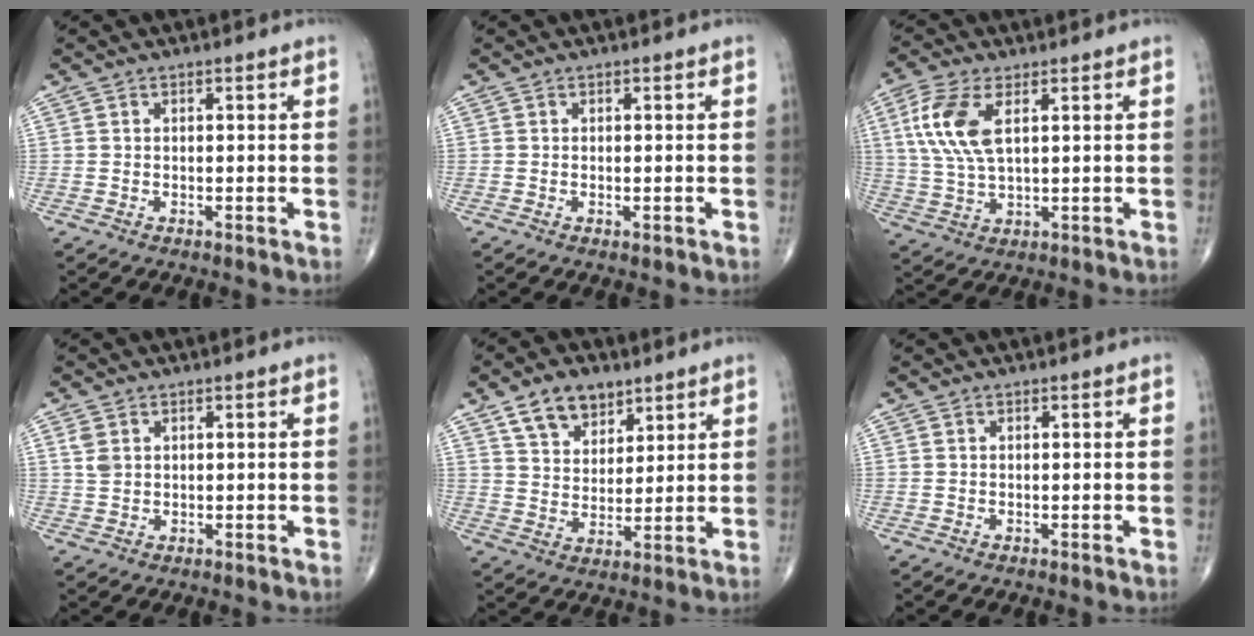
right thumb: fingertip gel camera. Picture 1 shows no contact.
{"total": 0.7, "force": [-0.2, 0.3, 0.6], "torque": [-0.008, -0.002, -0.003]}
{"total": 10.3, "force": [3.2, 4.6, 8.7], "torque": [-0.202, -0.002, 0.066]}
{"total": 2.6, "force": [1.0, 1.9, 1.5], "torque": [-0.029, 0.001, 0.027]}
{"total": 9.3, "force": [5.8, 5.6, 4.6], "torque": [-0.052, -0.031, 0.106]}
{"total": 0.0}